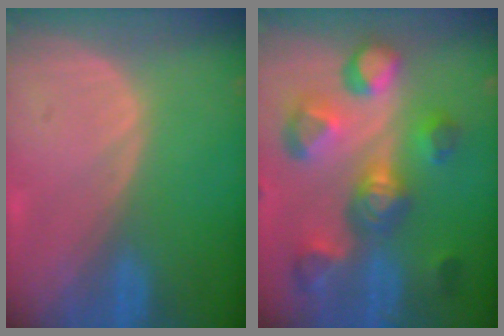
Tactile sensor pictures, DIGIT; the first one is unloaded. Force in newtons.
{"total": 11.1, "press": 10.0, "slide": 4.8}